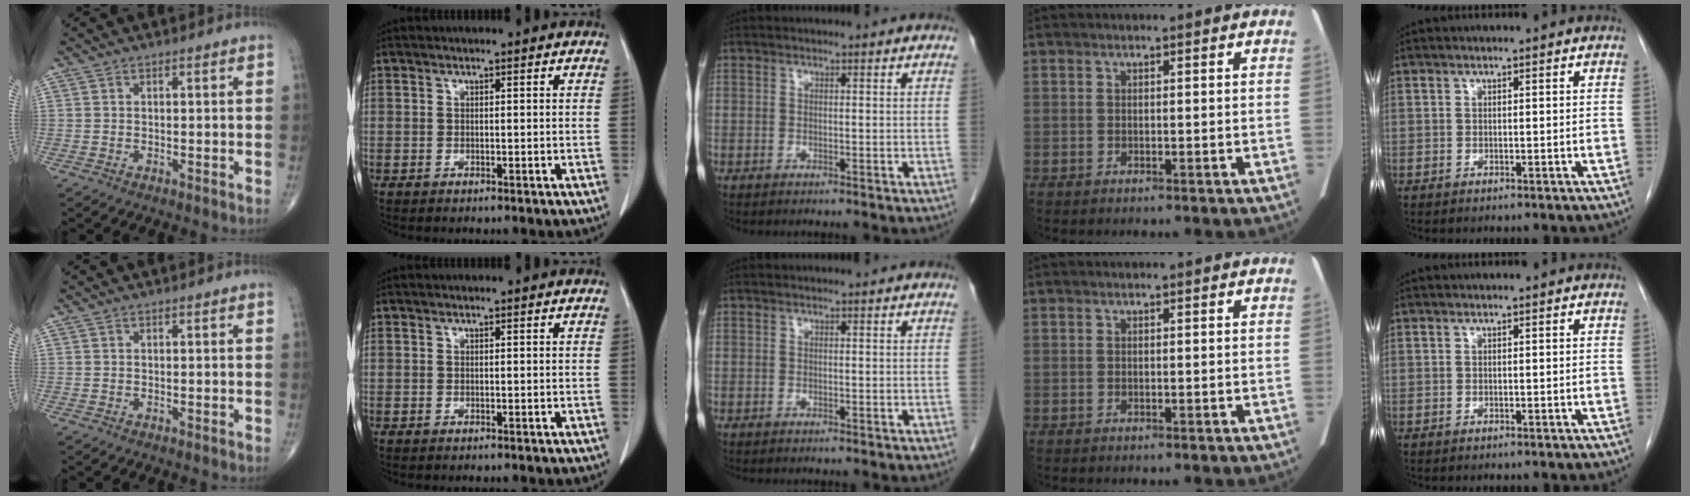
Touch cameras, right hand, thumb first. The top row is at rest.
{}